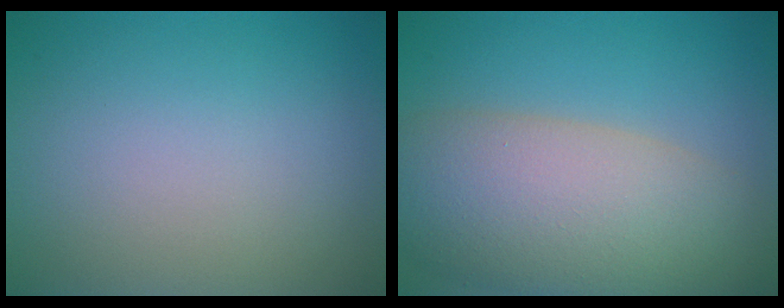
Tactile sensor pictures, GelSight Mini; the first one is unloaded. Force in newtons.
{"total": 10.1, "press": 10.1, "slide": 0.9}